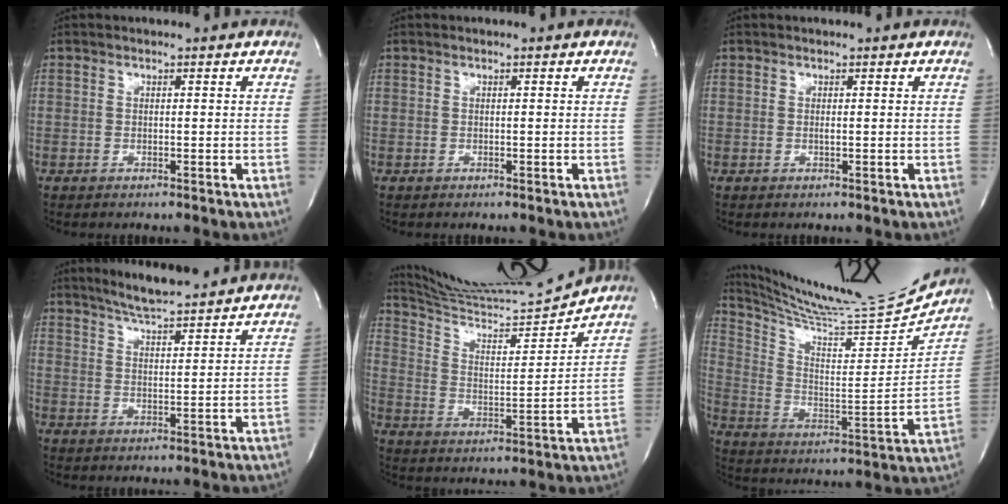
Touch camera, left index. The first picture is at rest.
{"total": 0.0}
{"total": 0.7, "force": [0.4, 0.1, 0.6], "torque": [-0.015, 0.005, 0.006]}
{"total": 10.0, "force": [9.1, 0.5, 3.9], "torque": [-0.071, 0.010, 0.141]}
{"total": 16.2, "force": [15.5, -1.6, 4.2], "torque": [-0.088, -0.036, 0.255]}
{"total": 23.2, "force": [21.8, 0.3, 8.0], "torque": [-0.154, -0.084, 0.324]}